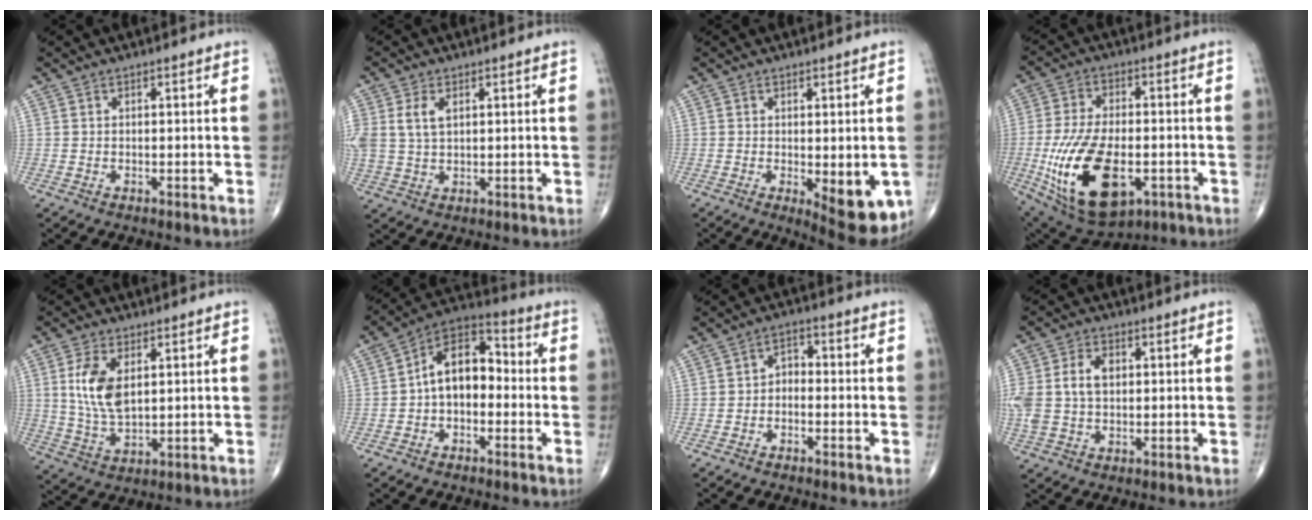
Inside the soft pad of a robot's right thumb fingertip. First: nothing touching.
{"total": 6.6, "force": [1.8, 4.1, 4.8], "torque": [-0.113, 0.004, 0.042]}
{"total": 9.9, "force": [-2.6, 3.8, 8.8], "torque": [-0.099, -0.020, -0.026]}
{"total": 20.2, "force": [-5.5, 10.9, 16.1], "torque": [-0.305, 0.004, -0.074]}
{"total": 9.0, "force": [2.3, 4.8, 7.3], "torque": [-0.142, -0.013, 0.052]}
{"total": 11.1, "force": [-1.1, 7.2, 8.4], "torque": [-0.108, 0.043, -0.037]}
{"total": 3.0, "force": [-1.2, 2.1, 1.8], "torque": [-0.015, 0.025, -0.033]}
{"total": 9.5, "force": [1.2, 6.5, 6.8], "torque": [-0.160, 0.015, 0.029]}